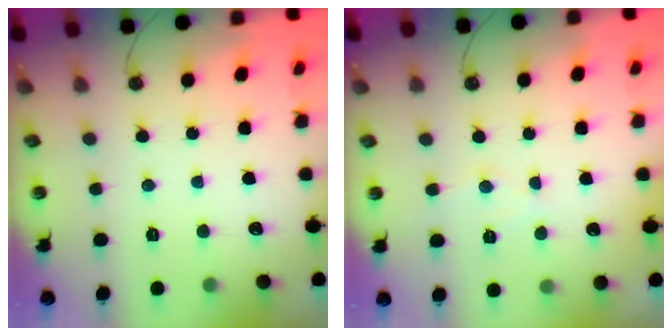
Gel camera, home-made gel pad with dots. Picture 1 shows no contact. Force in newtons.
{"total": 5.9, "press": 5.9, "slide": 0.6}